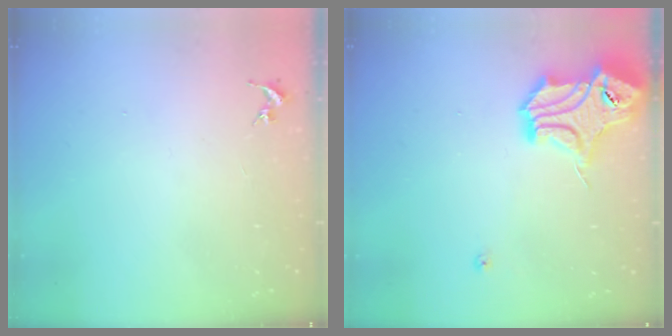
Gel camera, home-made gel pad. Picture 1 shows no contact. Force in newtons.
{"total": 18.1, "press": 17.9, "slide": 2.0}